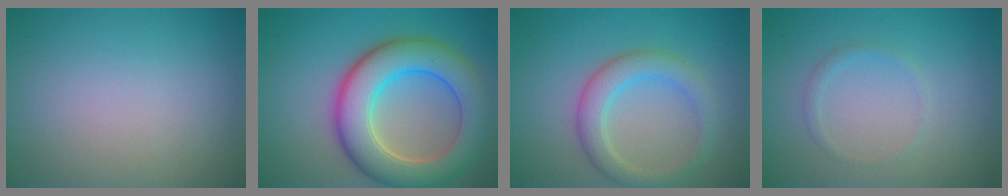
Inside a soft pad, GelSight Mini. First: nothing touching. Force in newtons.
{"total": 9.4, "press": 9.3, "slide": 0.6}
{"total": 3.7, "press": 3.7, "slide": 0.2}
{"total": 0.9, "press": 0.9, "slide": 0.1}